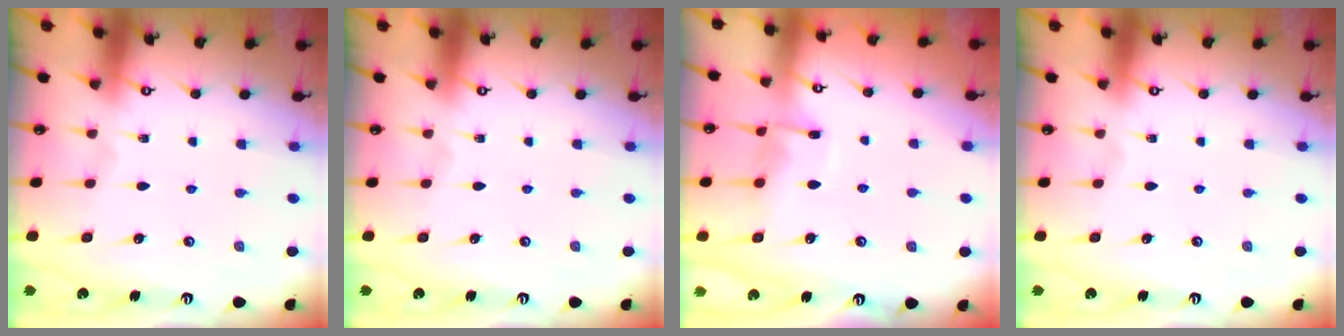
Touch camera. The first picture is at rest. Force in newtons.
{"total": 0.0}
{"total": 7.2, "press": 7.1, "slide": 0.9}
{"total": 0.0}